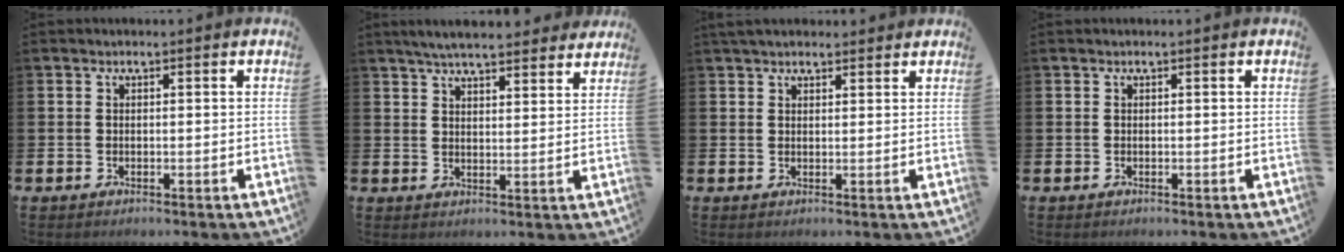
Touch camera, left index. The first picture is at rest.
{"total": 5.5, "force": [5.3, 0.7, 1.5], "torque": [-0.036, -0.023, 0.094]}
{"total": 2.8, "force": [2.6, 1.0, 0.6], "torque": [-0.005, -0.007, 0.045]}
{"total": 0.0}